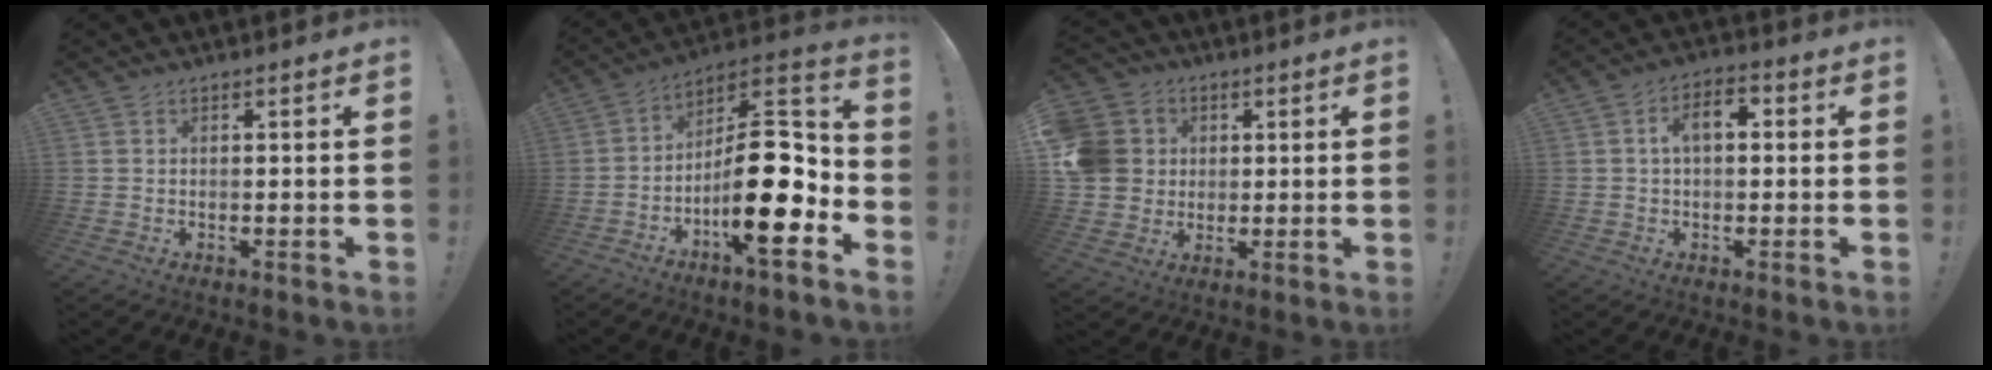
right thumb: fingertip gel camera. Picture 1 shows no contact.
{"total": 21.6, "force": [-5.2, 8.0, 19.4], "torque": [-0.306, 0.027, -0.079]}
{"total": 12.2, "force": [2.0, 11.1, 4.7], "torque": [-0.085, 0.006, 0.047]}
{"total": 6.8, "force": [0.9, 4.0, 5.5], "torque": [-0.079, 0.010, 0.012]}